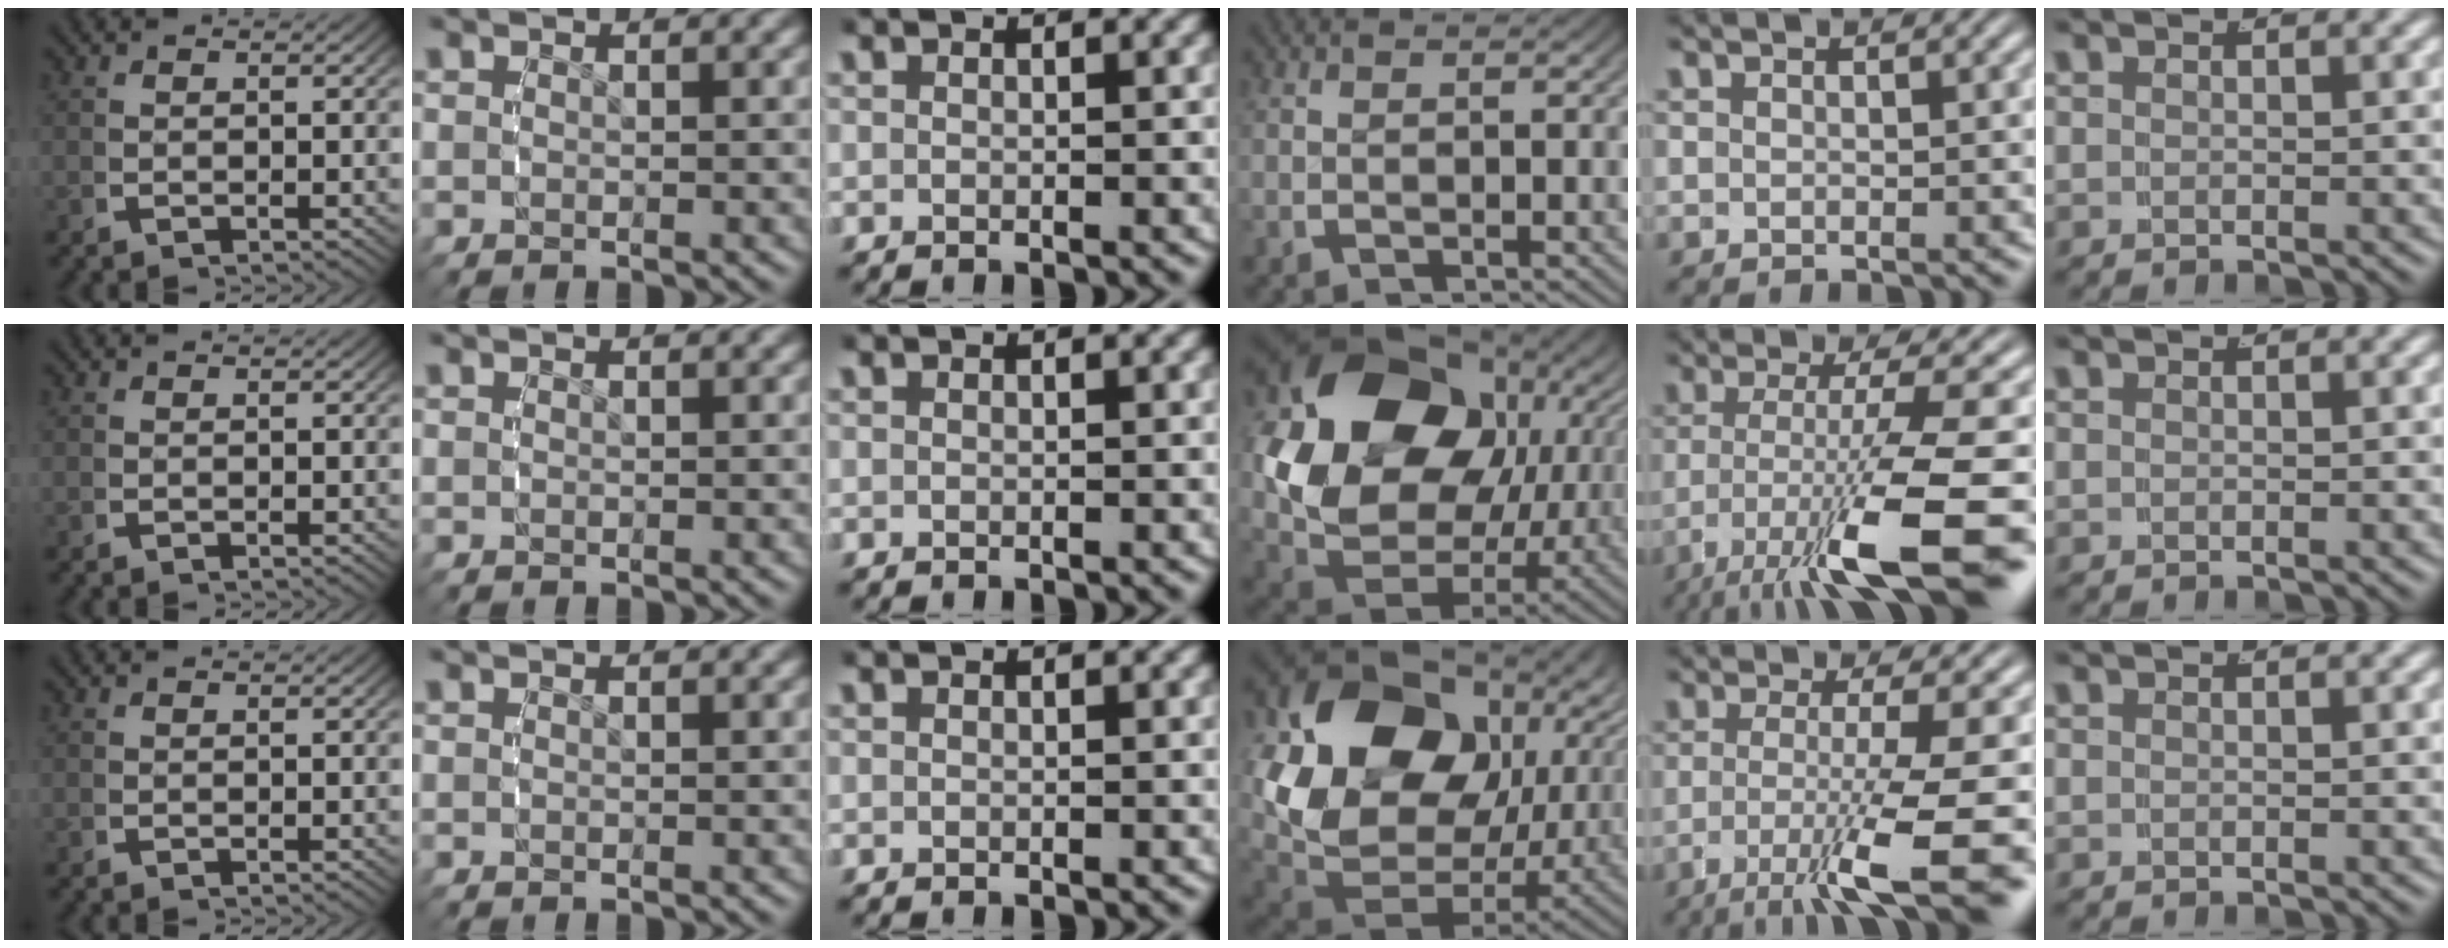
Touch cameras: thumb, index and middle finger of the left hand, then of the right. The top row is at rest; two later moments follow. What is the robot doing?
{"motion": "grasp_and_lifting", "object": "ethernet cable"}